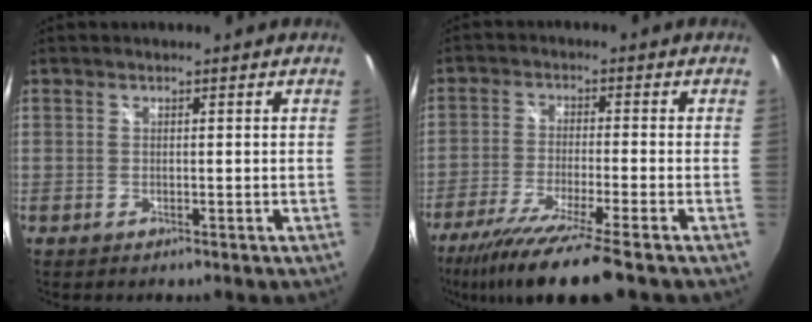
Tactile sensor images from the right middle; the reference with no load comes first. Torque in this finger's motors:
{"motor_torque": [1.07, -1.07, 0.41, 0.13]}